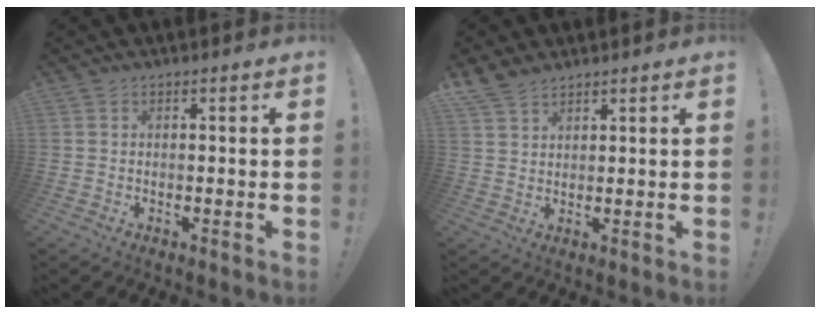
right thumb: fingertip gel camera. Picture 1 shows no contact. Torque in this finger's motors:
{"motor_torque": [-0.58, 0.94, 0.69, 0.48, 0.27]}